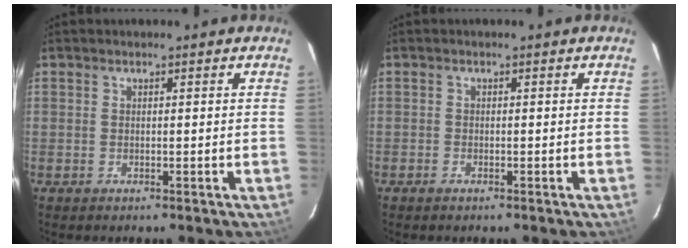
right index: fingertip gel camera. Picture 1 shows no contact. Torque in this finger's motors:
{"motor_torque": [0.26, -0.18, -0.06, -0.02]}